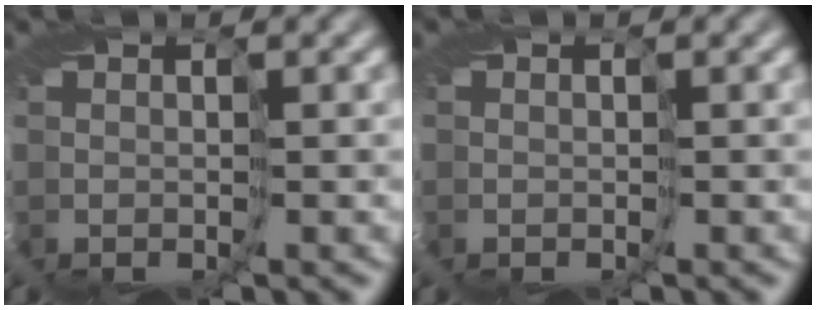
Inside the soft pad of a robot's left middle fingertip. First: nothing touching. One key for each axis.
{"total": 1.9, "fx": -0.3, "fy": 1.8, "fz": 0.5, "tx": -0.001, "ty": -0.009, "tz": 0.005}